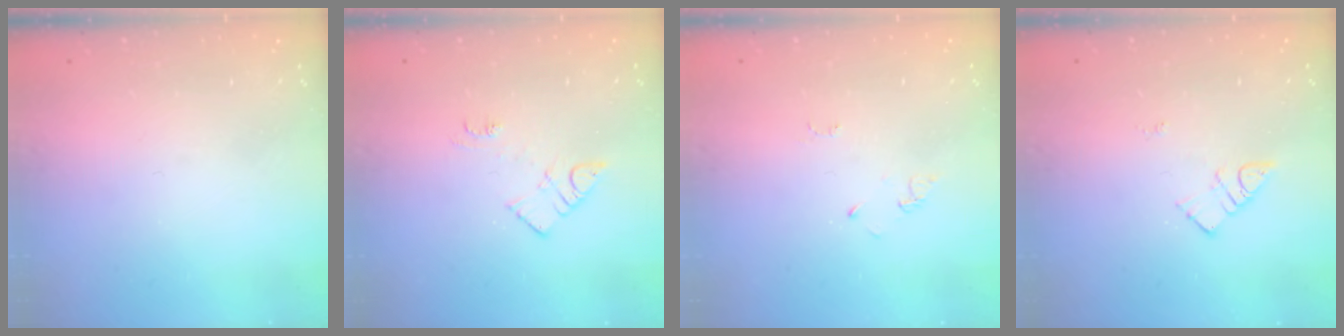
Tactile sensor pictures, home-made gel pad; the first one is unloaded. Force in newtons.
{"total": 5.6, "press": 5.5, "slide": 0.6}
{"total": 2.6, "press": 2.6, "slide": 0.4}
{"total": 5.8, "press": 5.8, "slide": 0.6}